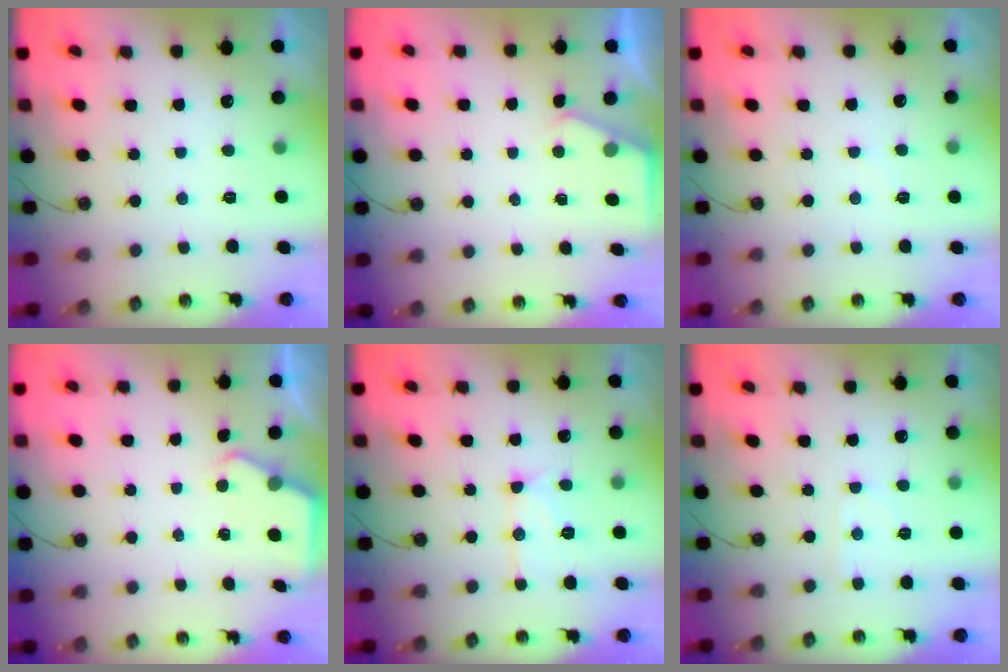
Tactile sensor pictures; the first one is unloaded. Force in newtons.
{"total": 2.4, "press": 2.4, "slide": 0.4}
{"total": 3.5, "press": 3.5, "slide": 0.4}
{"total": 3.0, "press": 2.9, "slide": 0.5}
{"total": 12.3, "press": 12.3, "slide": 0.9}
{"total": 4.1, "press": 4.1, "slide": 0.4}